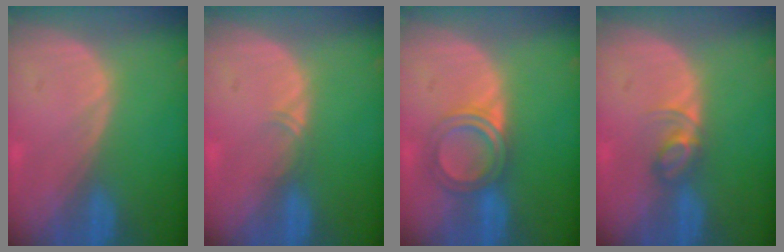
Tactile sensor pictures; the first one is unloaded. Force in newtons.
{"total": 1.1, "press": 1.0, "slide": 0.6}
{"total": 4.8, "press": 4.6, "slide": 1.3}
{"total": 3.3, "press": 3.2, "slide": 0.4}